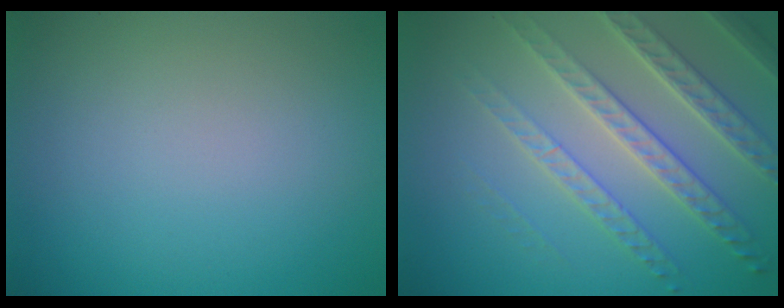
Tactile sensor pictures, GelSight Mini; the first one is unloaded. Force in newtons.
{"total": 6.3, "press": 4.7, "slide": 4.2}